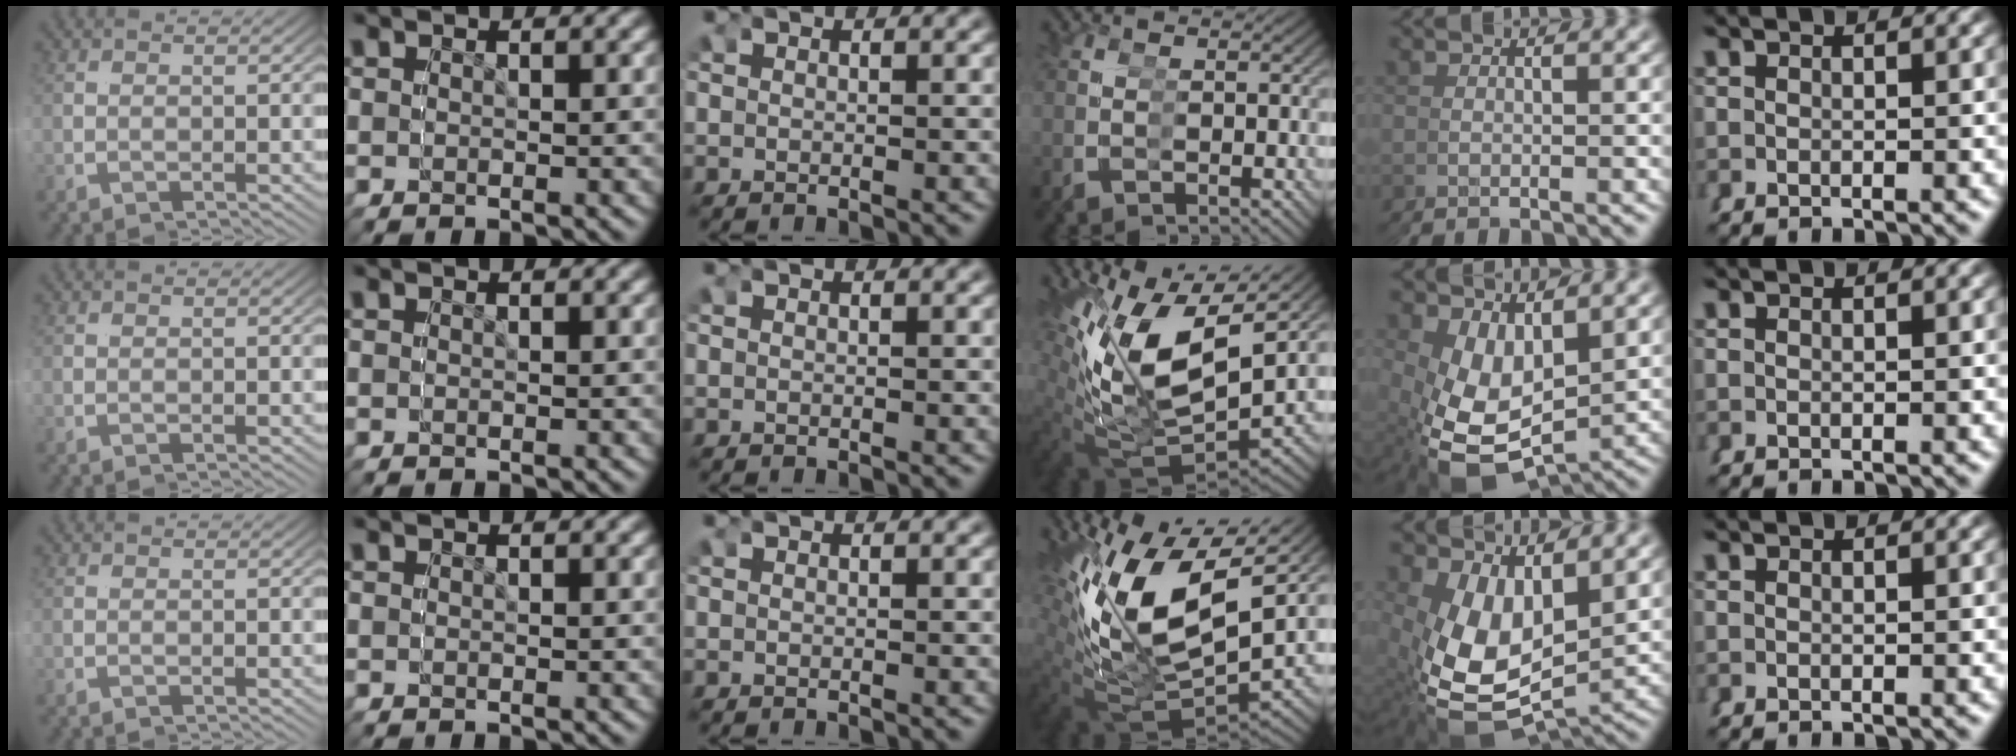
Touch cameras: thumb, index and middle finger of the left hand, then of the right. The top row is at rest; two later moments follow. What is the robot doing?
{"motion": "grasp_and_lifting", "object": "glue stick"}